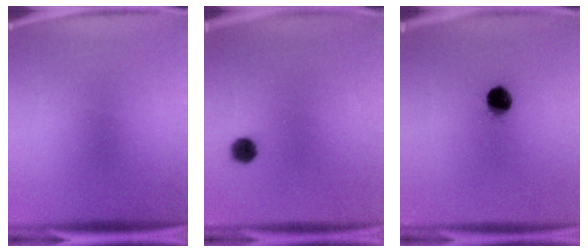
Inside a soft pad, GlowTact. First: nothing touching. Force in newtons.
{"total": 3.4}
{"total": 6.6}